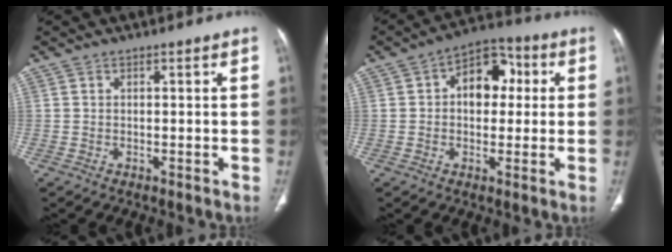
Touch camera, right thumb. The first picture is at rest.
{"total": 10.3, "force": [1.7, 7.0, 7.3], "torque": [-0.066, 0.024, 0.015]}